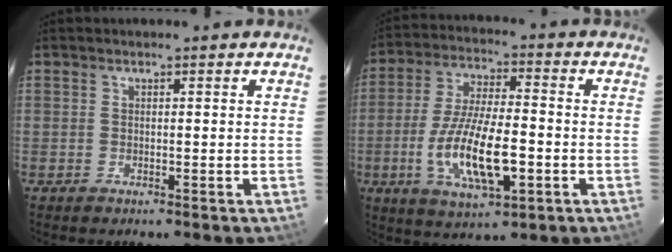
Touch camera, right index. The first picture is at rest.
{"total": 14.9, "force": [-4.1, 4.9, 13.5], "torque": [-0.272, -0.014, -0.070]}